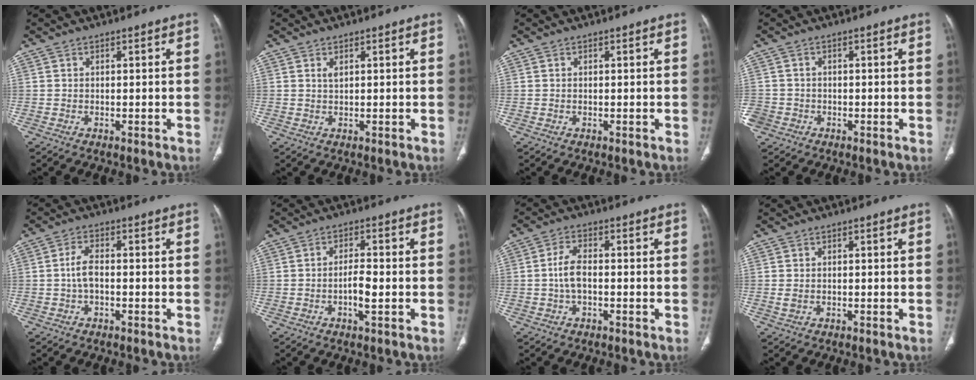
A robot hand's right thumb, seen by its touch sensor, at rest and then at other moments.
{"total": 1.0, "force": [0.6, 0.4, 0.6], "torque": [-0.004, -0.002, 0.011]}
{"total": 0.0}
{"total": 4.5, "force": [-2.0, 3.9, 1.1], "torque": [-0.032, 0.014, -0.037]}
{"total": 3.6, "force": [-0.6, 1.8, 3.1], "torque": [-0.065, 0.012, -0.014]}
{"total": 3.9, "force": [-1.1, 1.1, 3.5], "torque": [-0.066, 0.005, -0.020]}
{"total": 4.4, "force": [-0.6, 2.2, 3.8], "torque": [-0.080, 0.013, -0.014]}
{"total": 1.3, "force": [-0.2, 0.9, 0.8], "torque": [-0.025, 0.003, -0.001]}